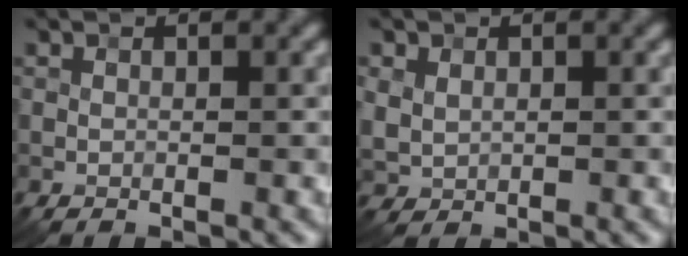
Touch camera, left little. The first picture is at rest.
{"total": 2.0, "force": [0.6, 1.6, 1.0], "torque": [-0.024, 0.000, 0.015]}